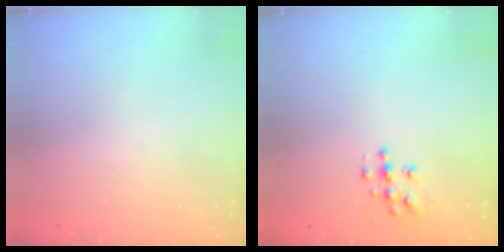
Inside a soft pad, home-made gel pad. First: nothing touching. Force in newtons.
{"total": 8.6, "press": 8.6, "slide": 0.4}